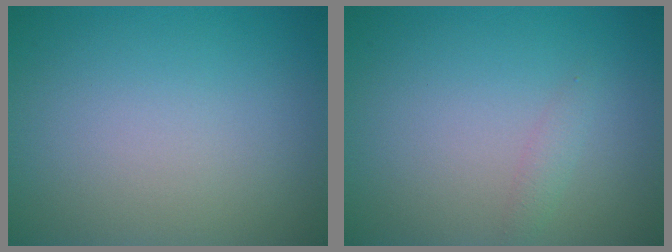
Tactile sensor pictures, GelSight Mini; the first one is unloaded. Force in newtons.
{"total": 0.9, "press": 0.9, "slide": 0.1}